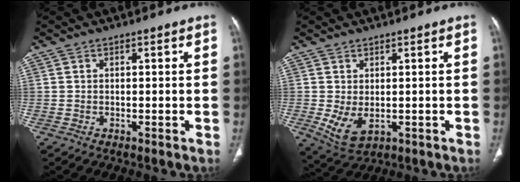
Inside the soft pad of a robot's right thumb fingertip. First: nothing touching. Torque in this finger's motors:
{"motor_torque": [-0.26, 0.37, 0.34, 0.47, 0.15]}